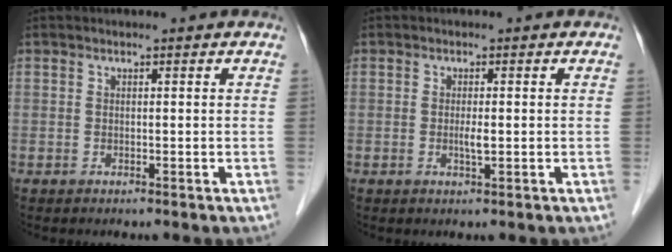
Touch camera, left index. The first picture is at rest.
{"total": 1.5, "force": [-0.3, 0.3, 1.4], "torque": [-0.028, -0.005, -0.006]}